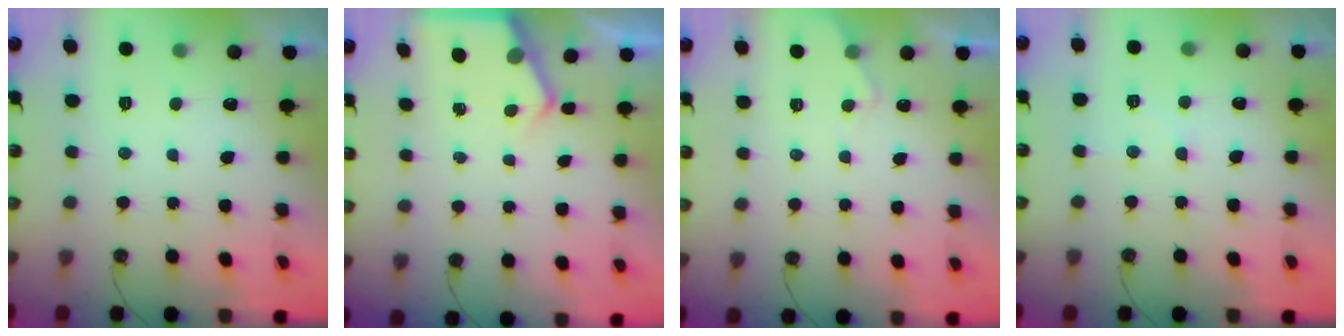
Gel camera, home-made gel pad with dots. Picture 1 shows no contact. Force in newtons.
{"total": 3.9, "press": 3.9, "slide": 0.2}
{"total": 3.9, "press": 3.9, "slide": 0.4}
{"total": 4.5, "press": 4.4, "slide": 0.8}